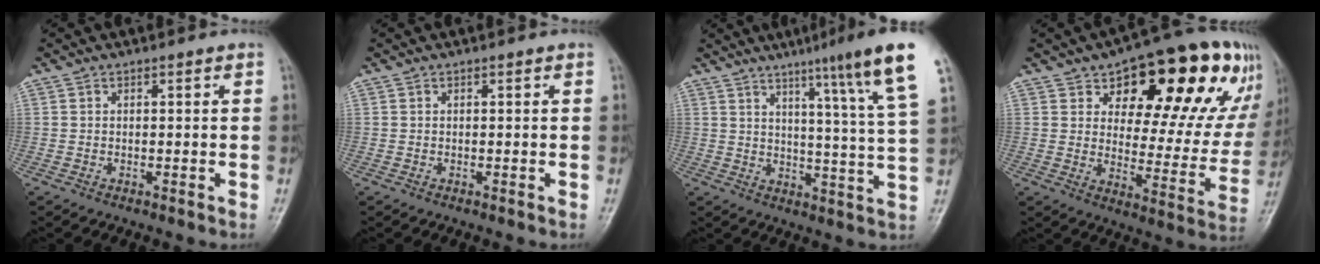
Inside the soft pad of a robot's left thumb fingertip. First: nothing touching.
{"total": 0.0}
{"total": 15.7, "force": [9.4, -0.3, 12.5], "torque": [-0.172, -0.042, 0.119]}
{"total": 23.9, "force": [12.2, 11.6, 16.9], "torque": [-0.169, -0.017, 0.174]}